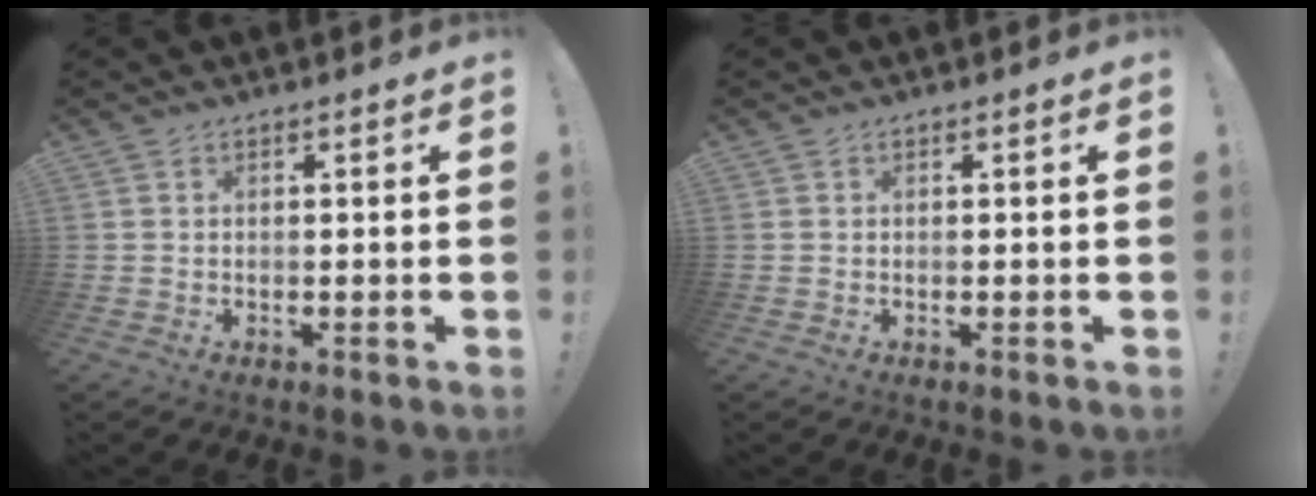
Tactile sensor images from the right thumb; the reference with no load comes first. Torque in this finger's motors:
{"motor_torque": [0.11, 0.09, 0.24, -0.15, -0.03]}